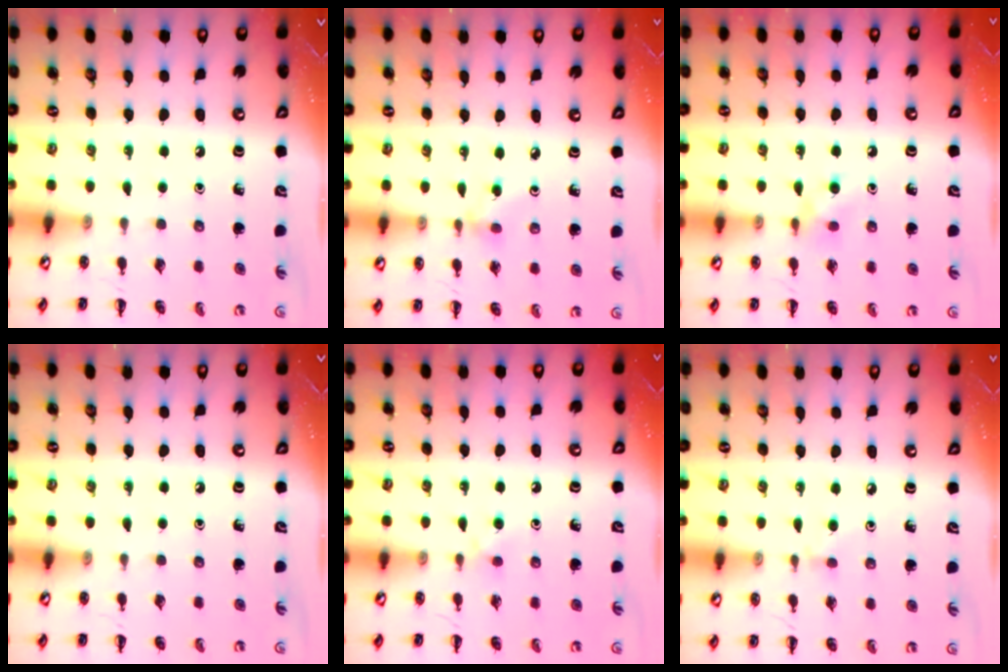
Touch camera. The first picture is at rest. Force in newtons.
{"total": 3.0, "press": 2.8, "slide": 0.9}
{"total": 4.7, "press": 4.5, "slide": 1.2}
{"total": 0.0}
{"total": 2.8, "press": 2.6, "slide": 1.1}
{"total": 3.2, "press": 3.0, "slide": 1.3}